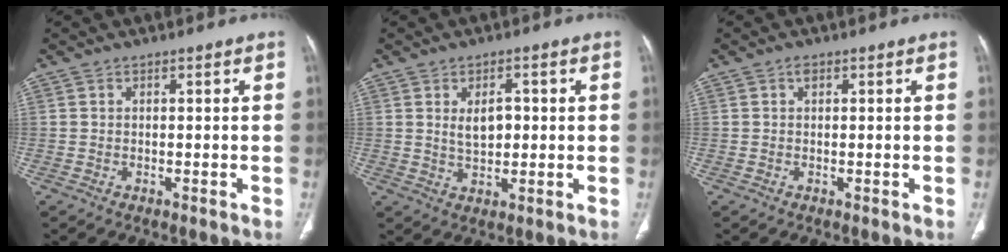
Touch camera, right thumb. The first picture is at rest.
{"total": 5.2, "force": [0.9, 3.0, 4.1], "torque": [-0.058, -0.003, 0.020]}
{"total": 0.8, "force": [0.4, 0.5, 0.5], "torque": [0.001, 0.003, 0.004]}